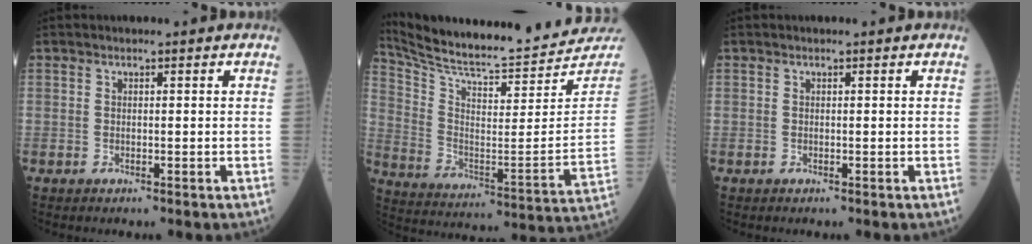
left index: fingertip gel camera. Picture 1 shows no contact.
{"total": 24.9, "force": [23.8, 0.2, 7.0], "torque": [-0.140, -0.109, 0.340]}
{"total": 0.0}